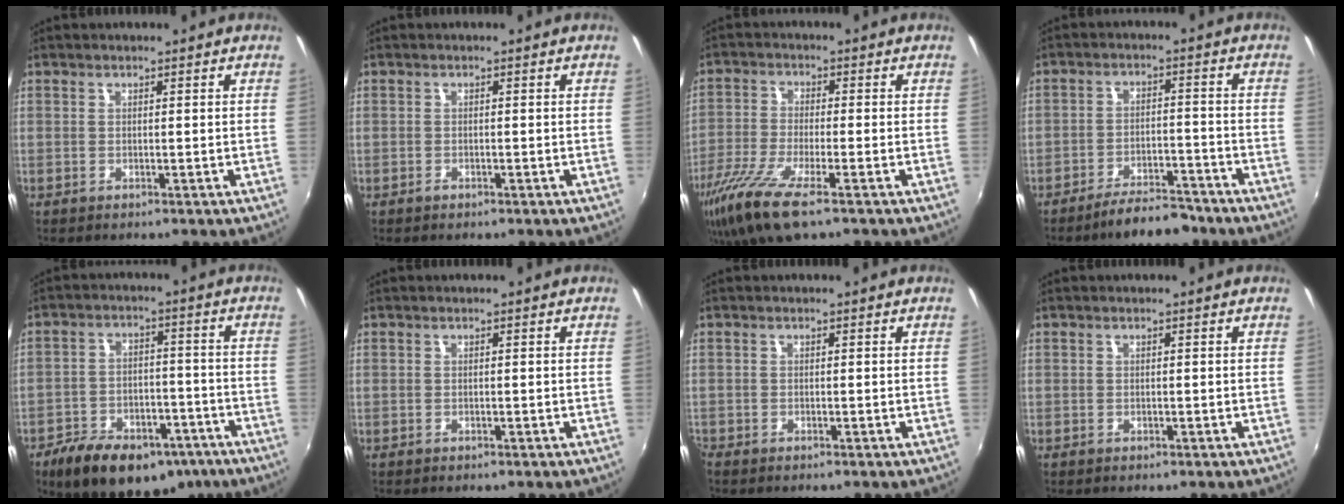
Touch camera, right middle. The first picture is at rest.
{"total": 0.7, "force": [-0.6, 0.3, 0.2], "torque": [-0.004, 0.000, -0.010]}
{"total": 12.0, "force": [-7.6, 2.5, 9.0], "torque": [-0.202, -0.039, -0.148]}
{"total": 7.9, "force": [-6.6, 2.5, 3.5], "torque": [-0.075, 0.015, -0.095]}
{"total": 18.5, "force": [-12.4, 9.5, 9.9], "torque": [-0.199, -0.004, -0.172]}
{"total": 0.0}
{"total": 0.7, "force": [-0.7, 0.2, 0.1], "torque": [-0.005, -0.005, -0.017]}
{"total": 0.0}